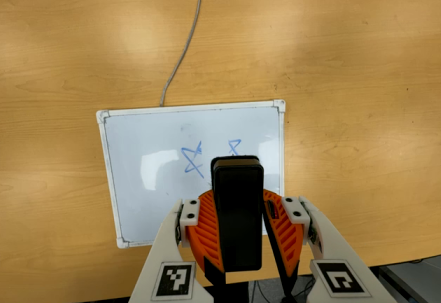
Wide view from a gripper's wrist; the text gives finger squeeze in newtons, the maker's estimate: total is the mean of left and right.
{"total": 9.1, "left": 8.8, "right": 9.4}